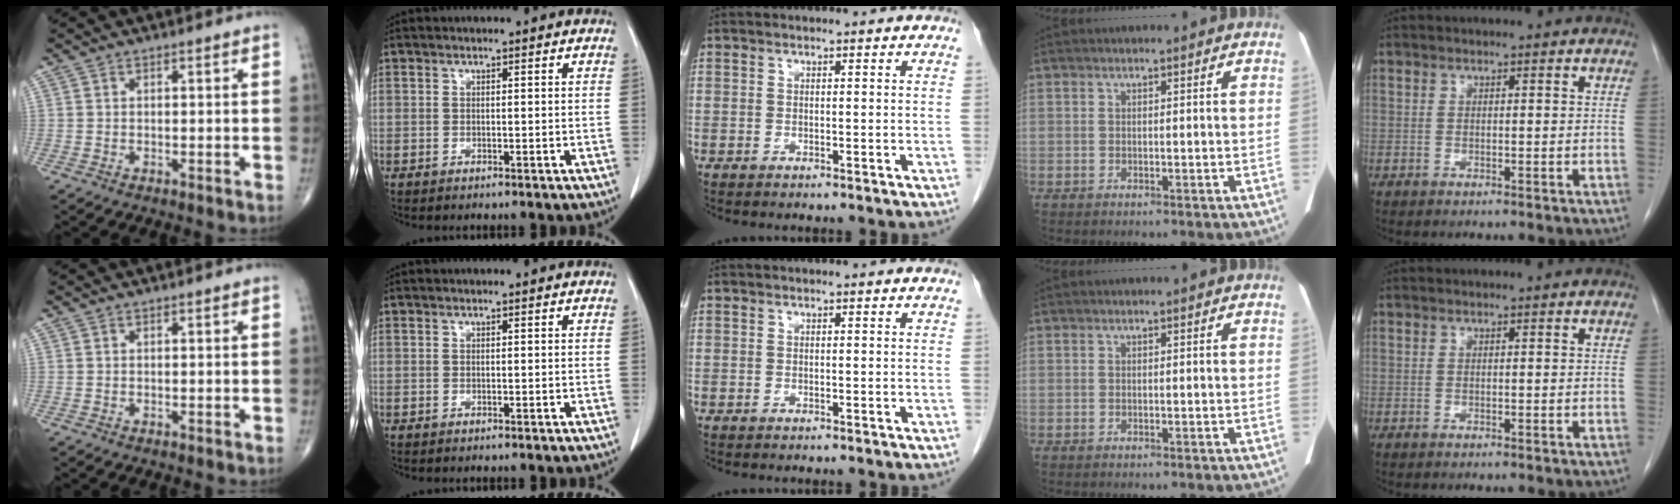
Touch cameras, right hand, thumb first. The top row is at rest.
{}